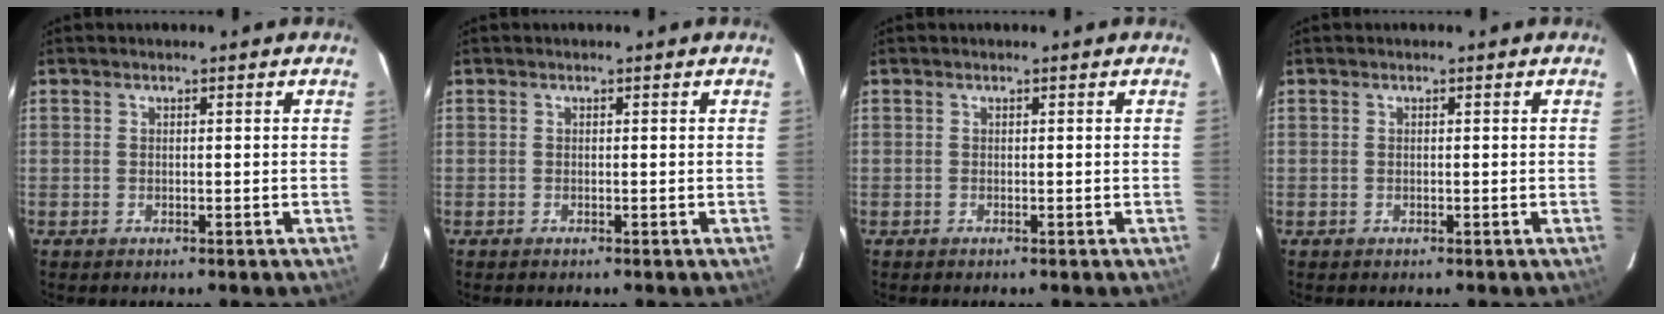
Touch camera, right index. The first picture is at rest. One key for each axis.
{"total": 0.0}
{"total": 0.0}
{"total": 0.0}